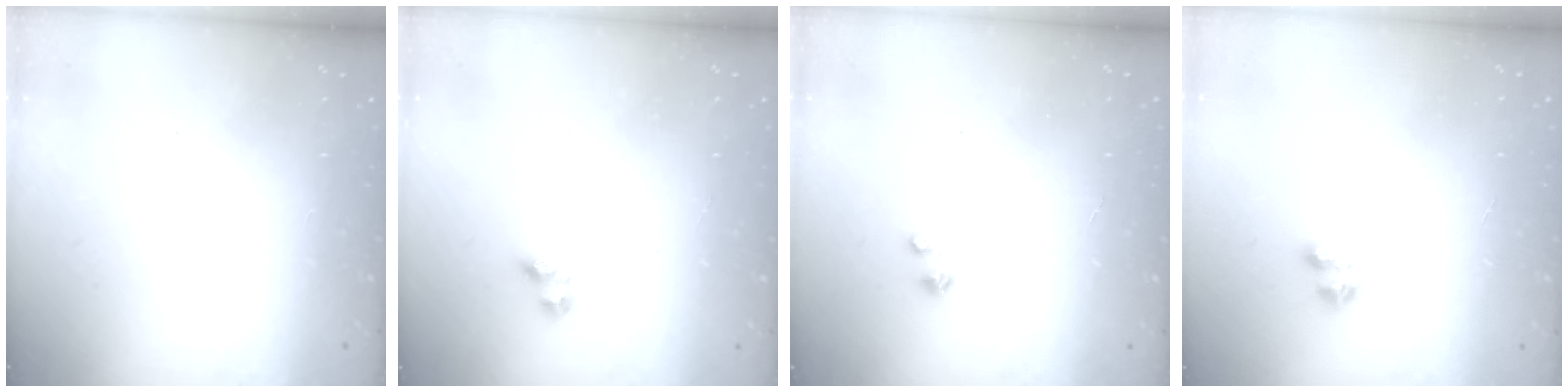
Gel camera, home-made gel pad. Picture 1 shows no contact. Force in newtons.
{"total": 3.1, "press": 3.1, "slide": 0.3}
{"total": 0.0}
{"total": 2.8, "press": 2.8, "slide": 0.5}